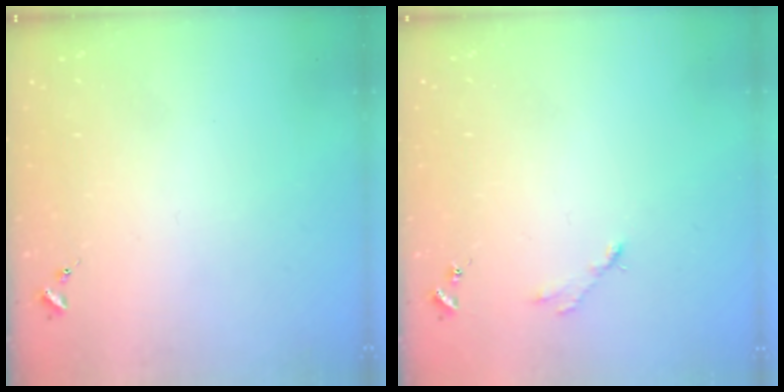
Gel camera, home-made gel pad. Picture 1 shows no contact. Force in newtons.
{"total": 2.8, "press": 2.8, "slide": 0.4}